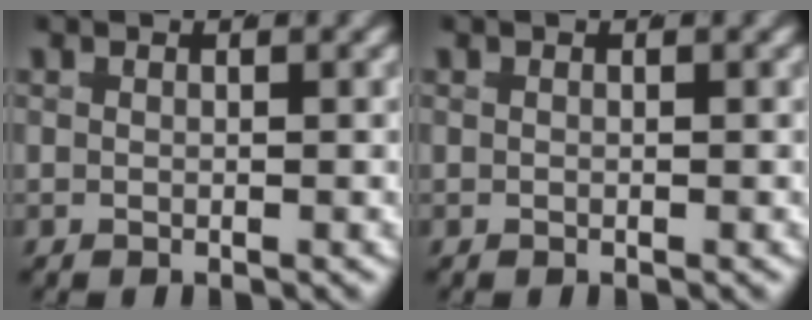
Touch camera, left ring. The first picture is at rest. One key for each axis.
{"total": 0.0}